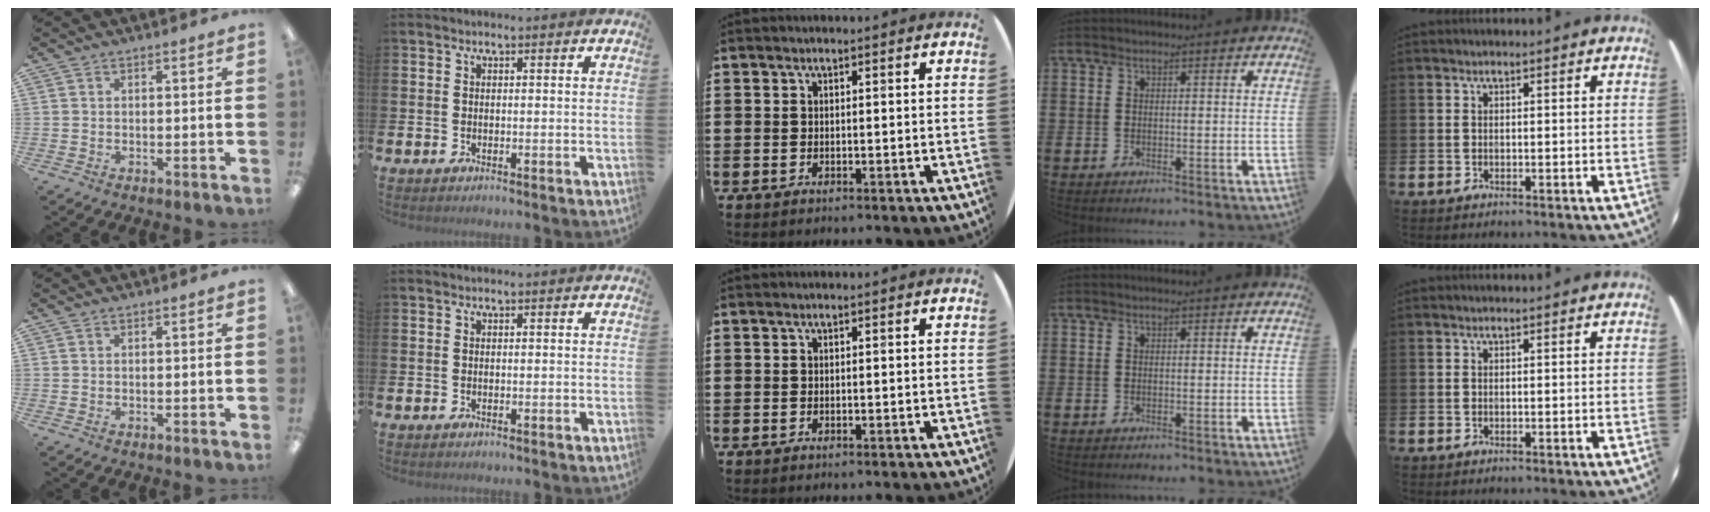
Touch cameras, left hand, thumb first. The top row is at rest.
{}